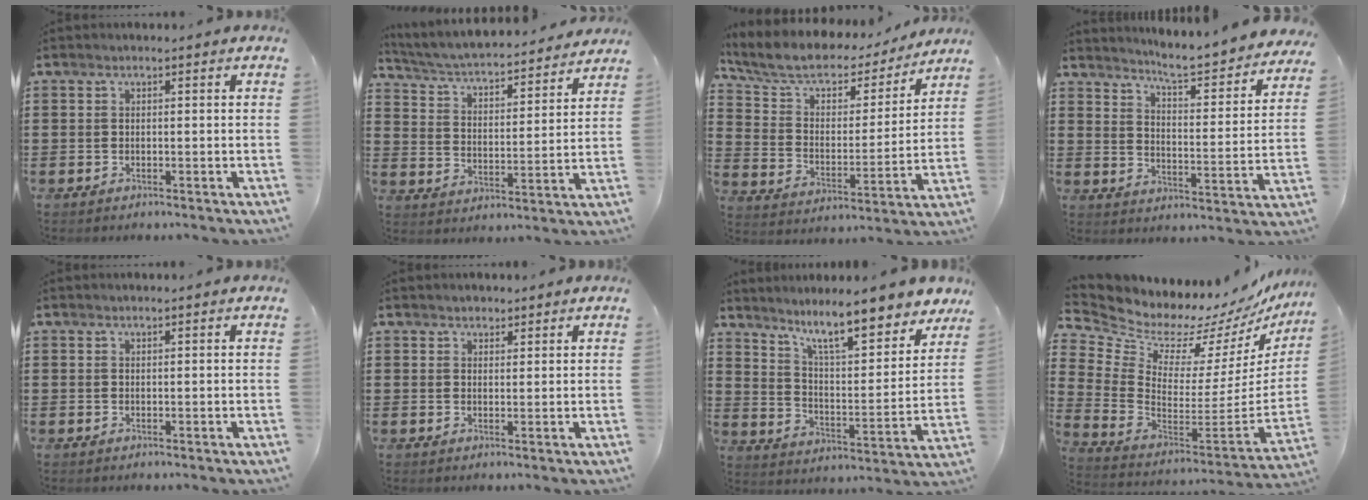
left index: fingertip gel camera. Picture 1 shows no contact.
{"total": 4.1, "force": [3.9, 0.1, 1.3], "torque": [-0.045, -0.033, 0.058]}
{"total": 7.3, "force": [6.0, 3.0, 2.8], "torque": [-0.086, -0.037, 0.100]}
{"total": 5.5, "force": [5.2, -0.2, 1.8], "torque": [-0.052, -0.048, 0.080]}
{"total": 0.0}
{"total": 1.5, "force": [1.3, 0.7, -0.1], "torque": [-0.002, 0.006, 0.026]}
{"total": 10.5, "force": [8.7, 1.0, 5.8], "torque": [-0.116, -0.051, 0.146]}
{"total": 6.5, "force": [5.8, 2.9, 0.5], "torque": [-0.048, -0.062, 0.096]}